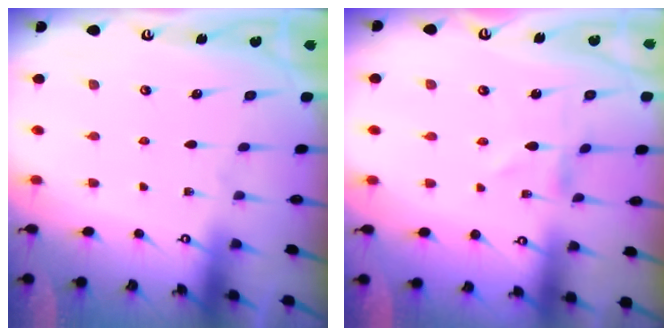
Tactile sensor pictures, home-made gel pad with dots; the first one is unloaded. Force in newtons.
{"total": 0.8, "press": 0.8, "slide": 0.1}